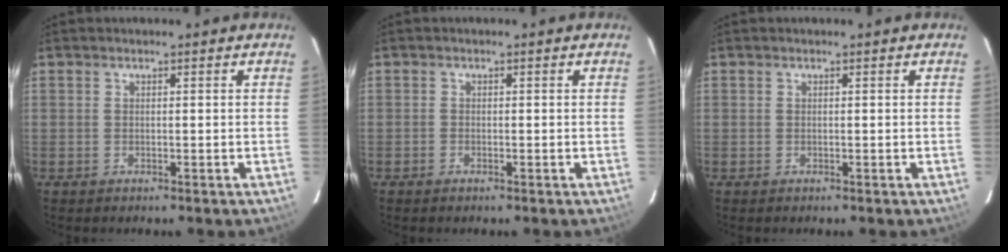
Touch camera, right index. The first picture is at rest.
{"total": 0.6, "force": [-0.5, 0.3, 0.2], "torque": [-0.005, -0.001, -0.011]}
{"total": 0.0}